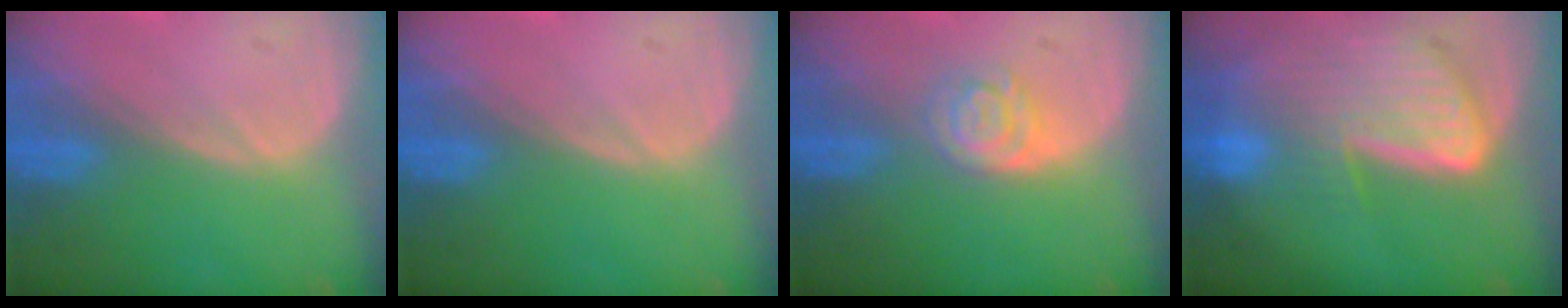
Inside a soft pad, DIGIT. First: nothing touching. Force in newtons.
{"total": 0.0}
{"total": 4.2, "press": 3.7, "slide": 2.0}
{"total": 9.1, "press": 7.9, "slide": 4.3}